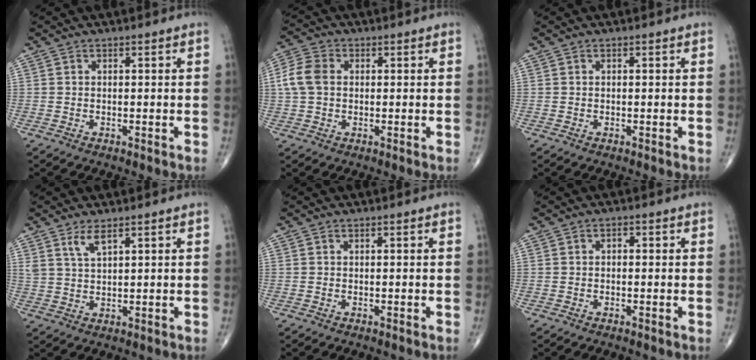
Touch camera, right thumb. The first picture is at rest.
{"total": 6.2, "force": [0.5, 4.6, 4.2], "torque": [-0.096, 0.015, 0.007]}
{"total": 0.0}
{"total": 3.6, "force": [2.4, 1.0, 2.5], "torque": [-0.050, -0.015, 0.053]}
{"total": 0.0}
{"total": 1.0, "force": [0.1, 0.6, 0.8], "torque": [-0.009, 0.004, -0.001]}